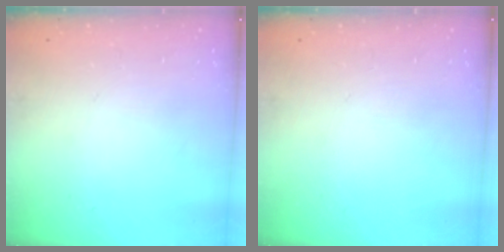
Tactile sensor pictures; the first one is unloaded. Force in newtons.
{"total": 0.0}